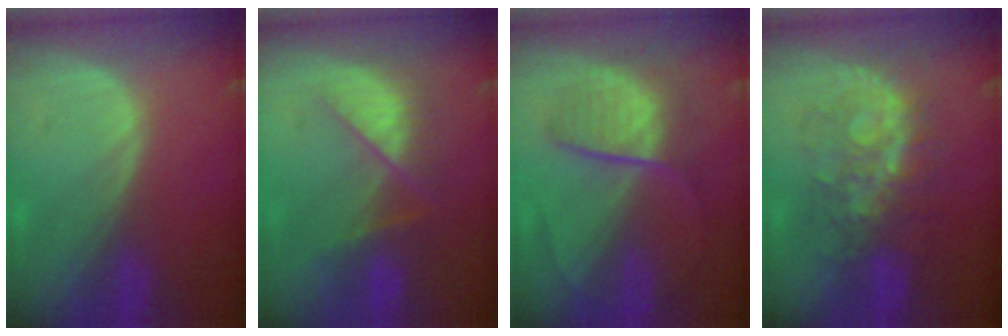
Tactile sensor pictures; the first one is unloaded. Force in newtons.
{"total": 7.1, "press": 7.0, "slide": 1.3}
{"total": 7.0, "press": 6.9, "slide": 1.5}
{"total": 7.9, "press": 7.9, "slide": 0.0}